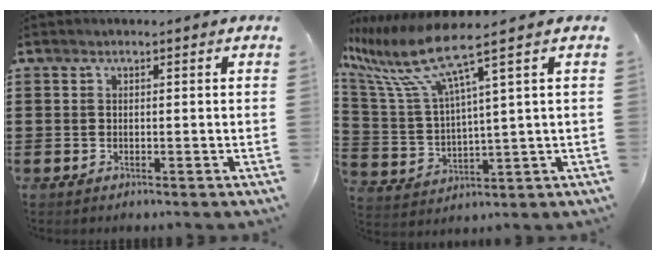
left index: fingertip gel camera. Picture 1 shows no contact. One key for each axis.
{"total": 9.8, "fx": 6.2, "fy": 1.0, "fz": 7.5, "tx": -0.193, "ty": -0.039, "tz": 0.095}